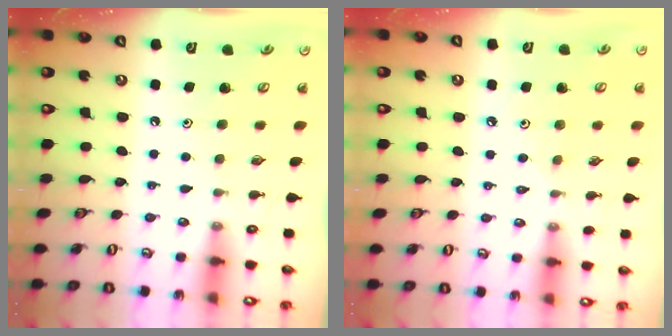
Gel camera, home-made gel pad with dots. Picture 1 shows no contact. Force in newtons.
{"total": 4.0, "press": 4.0, "slide": 0.7}